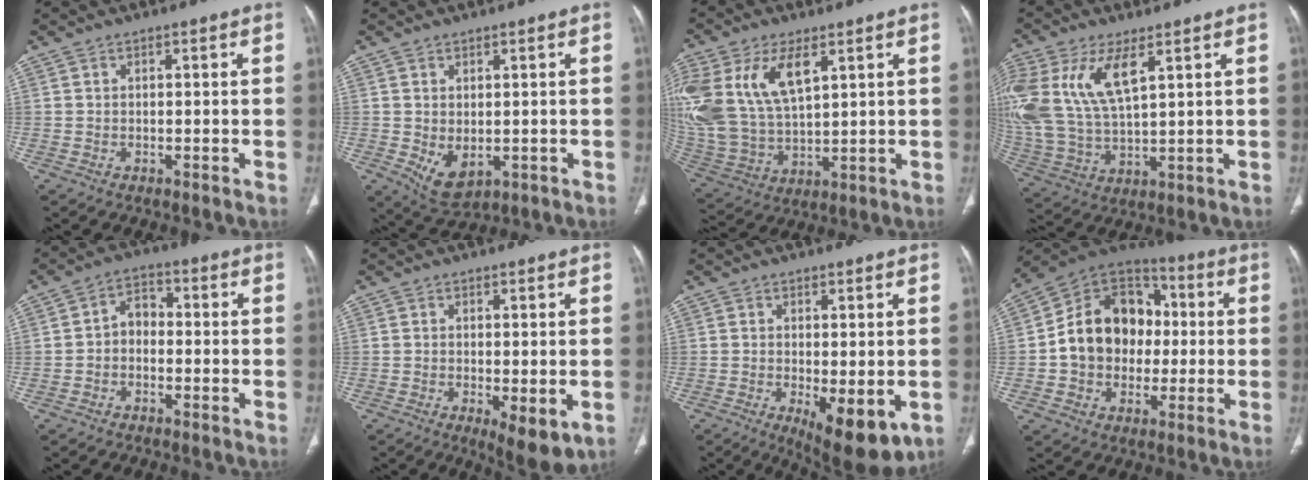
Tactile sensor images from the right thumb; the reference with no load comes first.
{"total": 5.7, "force": [-0.8, 3.5, 4.4], "torque": [-0.068, -0.010, 0.007]}
{"total": 22.0, "force": [8.3, 12.3, 16.2], "torque": [-0.371, -0.008, 0.167]}
{"total": 18.5, "force": [6.9, 8.8, 14.8], "torque": [-0.343, -0.012, 0.142]}
{"total": 4.6, "force": [-0.9, 3.5, 2.9], "torque": [-0.035, 0.021, -0.029]}
{"total": 6.6, "force": [-1.7, 2.3, 6.0], "torque": [-0.091, -0.021, -0.020]}
{"total": 10.0, "force": [-2.7, 3.8, 8.8], "torque": [-0.121, -0.023, -0.029]}
{"total": 17.3, "force": [-0.2, 13.8, 10.5], "torque": [-0.132, 0.034, -0.008]}